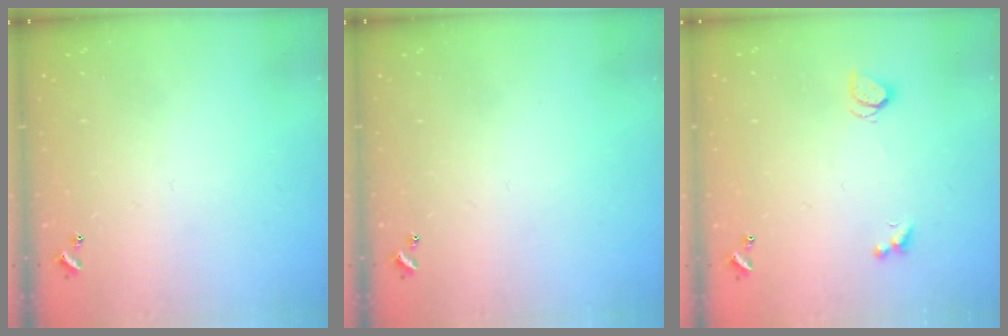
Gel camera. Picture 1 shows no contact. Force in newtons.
{"total": 0.0}
{"total": 1.3, "press": 1.3, "slide": 0.4}